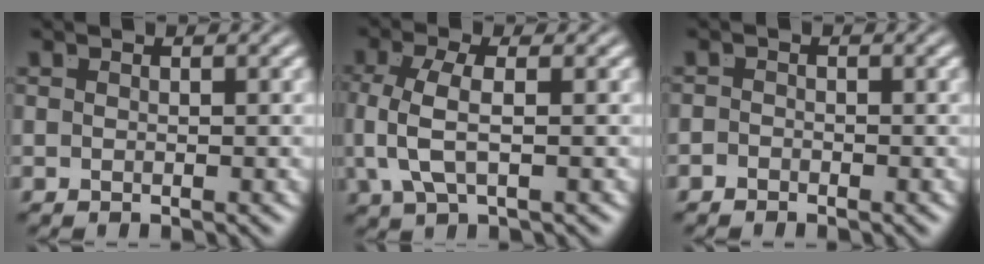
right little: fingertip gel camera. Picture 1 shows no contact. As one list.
[{"total": 4.1, "force": [0.0, 1.8, 3.7], "torque": [-0.094, -0.012, 0.011]}, {"total": 1.2, "force": [-1.1, -0.2, -0.3], "torque": [0.008, -0.013, -0.015]}]